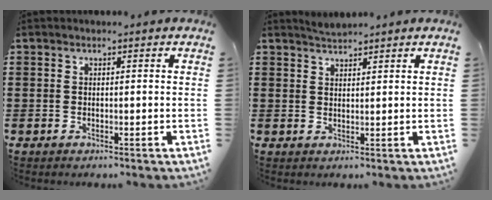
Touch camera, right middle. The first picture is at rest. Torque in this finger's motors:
{"motor_torque": [0.07, -0.03, 0.04, -0.01]}